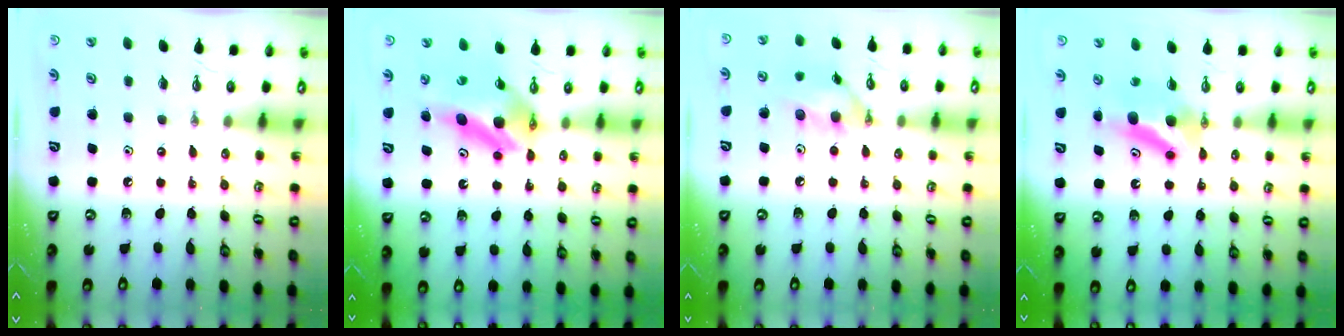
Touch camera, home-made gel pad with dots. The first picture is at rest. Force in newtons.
{"total": 10.7, "press": 10.7, "slide": 1.1}
{"total": 11.7, "press": 11.7, "slide": 0.7}
{"total": 6.8, "press": 6.3, "slide": 2.5}